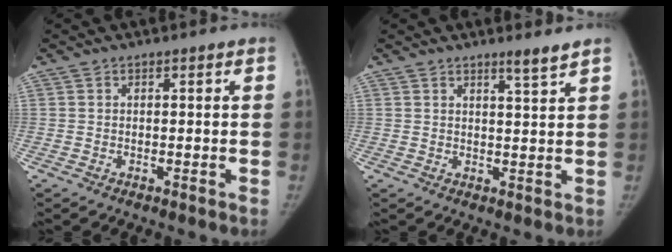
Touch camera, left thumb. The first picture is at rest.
{"total": 2.6, "force": [2.2, -0.4, 1.4], "torque": [-0.017, -0.024, 0.035]}